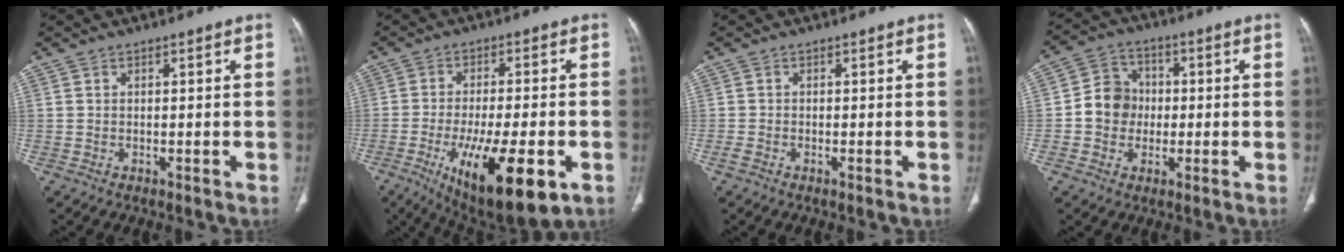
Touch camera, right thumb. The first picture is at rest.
{"total": 18.5, "force": [-7.2, 6.0, 15.9], "torque": [-0.248, -0.007, -0.098]}
{"total": 1.3, "force": [-0.7, 0.4, 1.0], "torque": [-0.027, -0.003, -0.017]}
{"total": 8.2, "force": [-0.6, 7.4, 3.4], "torque": [-0.029, 0.021, -0.020]}